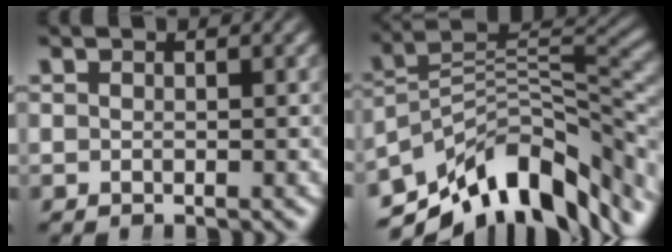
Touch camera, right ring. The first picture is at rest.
{"total": 16.0, "force": [-6.6, 9.4, 11.1], "torque": [-0.164, -0.032, -0.091]}